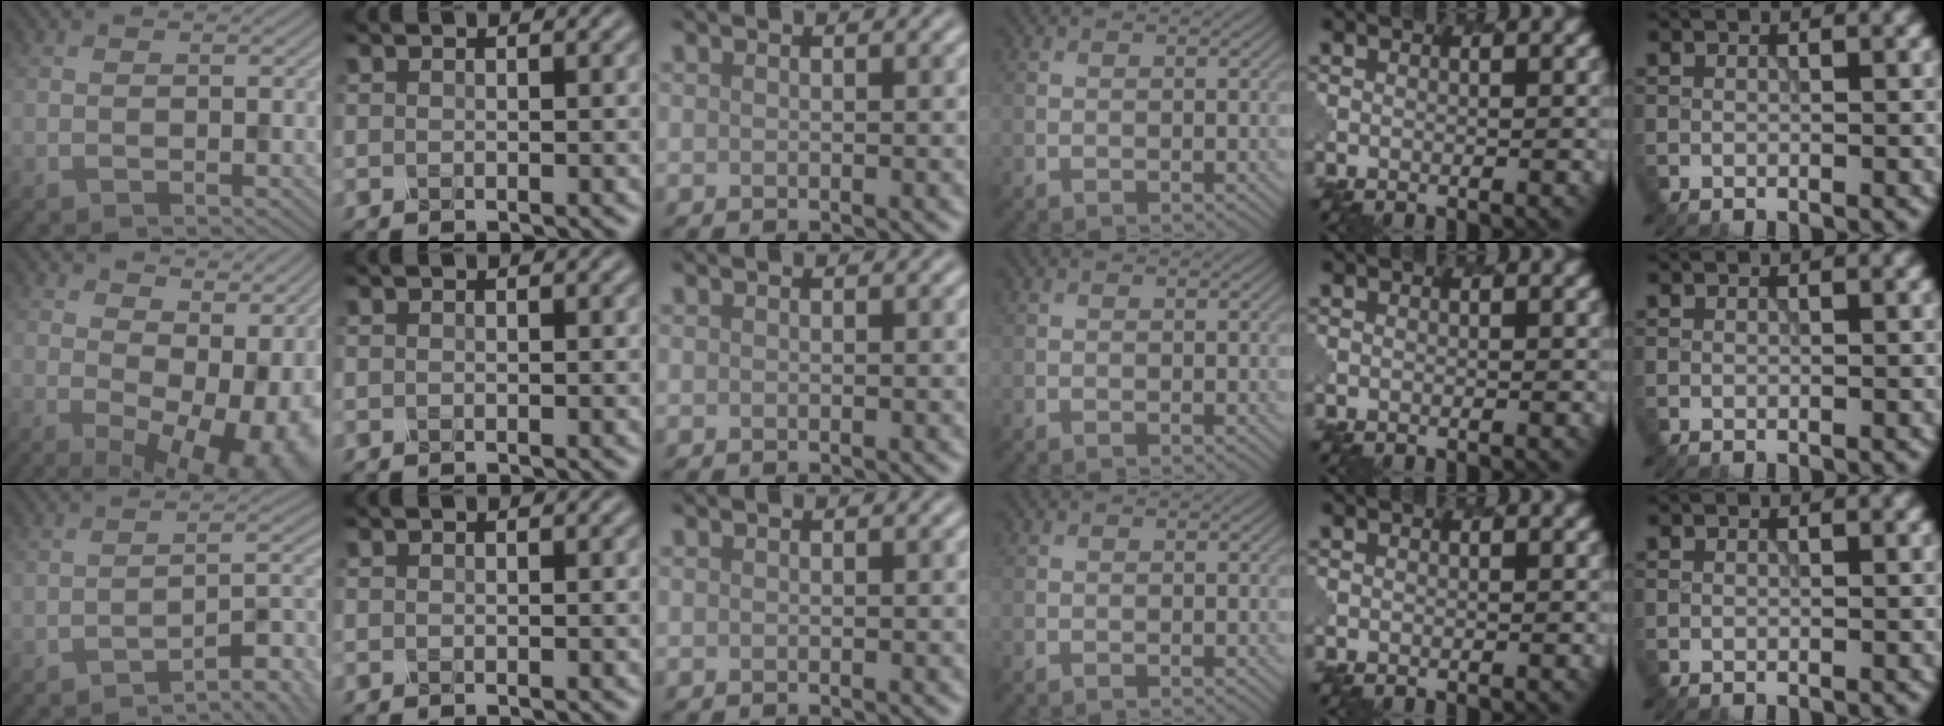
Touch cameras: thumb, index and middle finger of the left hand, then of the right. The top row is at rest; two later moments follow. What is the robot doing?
{"motion": "dispense", "object": "dispenser bottle"}